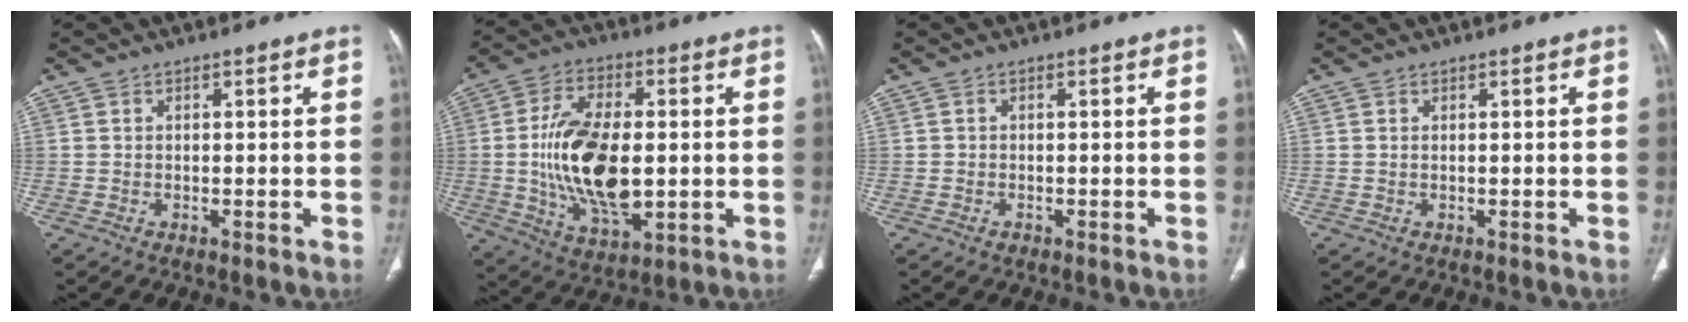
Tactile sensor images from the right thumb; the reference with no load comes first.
{"total": 17.9, "force": [-0.6, 9.3, 15.2], "torque": [-0.276, -0.007, -0.003]}
{"total": 0.7, "force": [-0.4, 0.5, 0.2], "torque": [-0.001, 0.002, -0.008]}
{"total": 0.0}